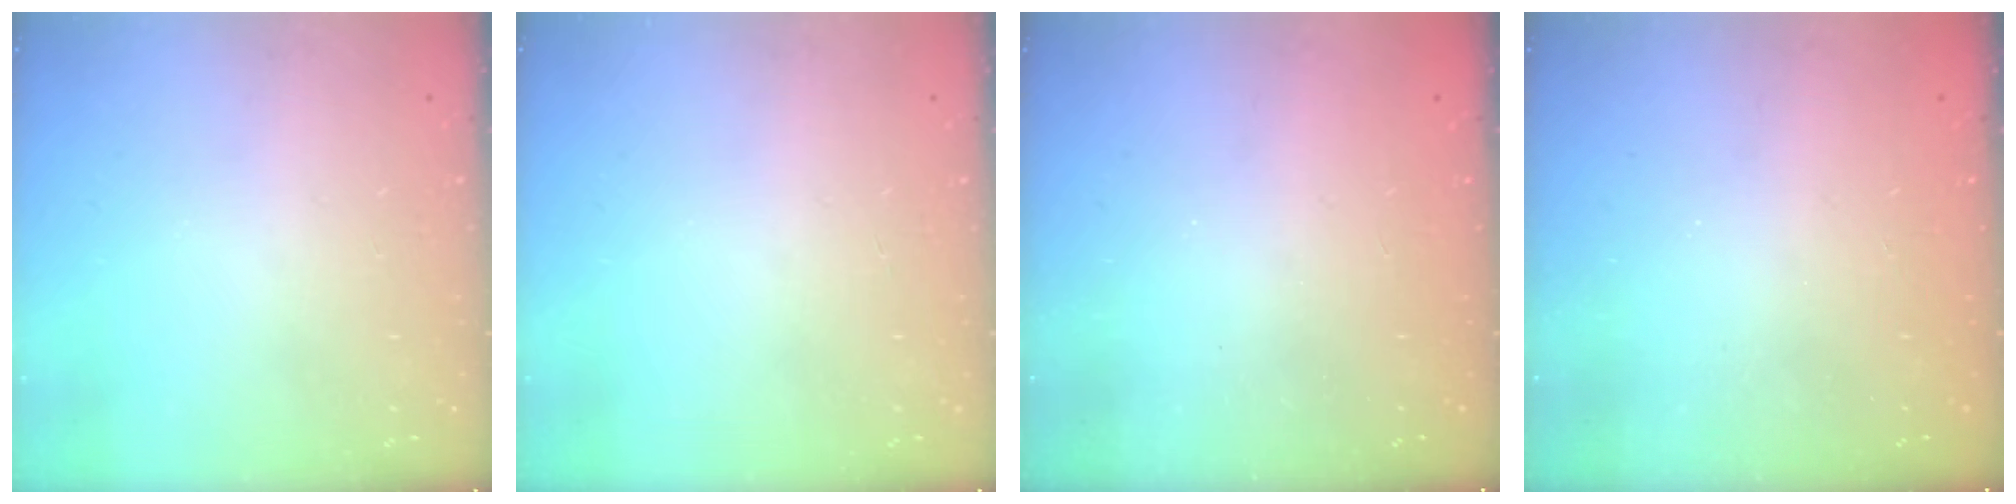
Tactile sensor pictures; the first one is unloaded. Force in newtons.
{"total": 0.0}
{"total": 2.5, "press": 2.4, "slide": 0.7}
{"total": 2.6, "press": 2.5, "slide": 0.8}